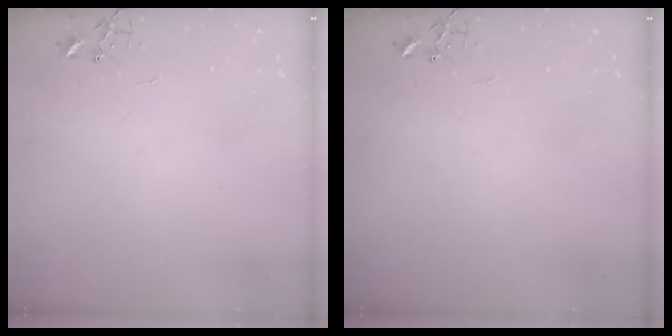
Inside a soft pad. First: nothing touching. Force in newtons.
{"total": 0.0}